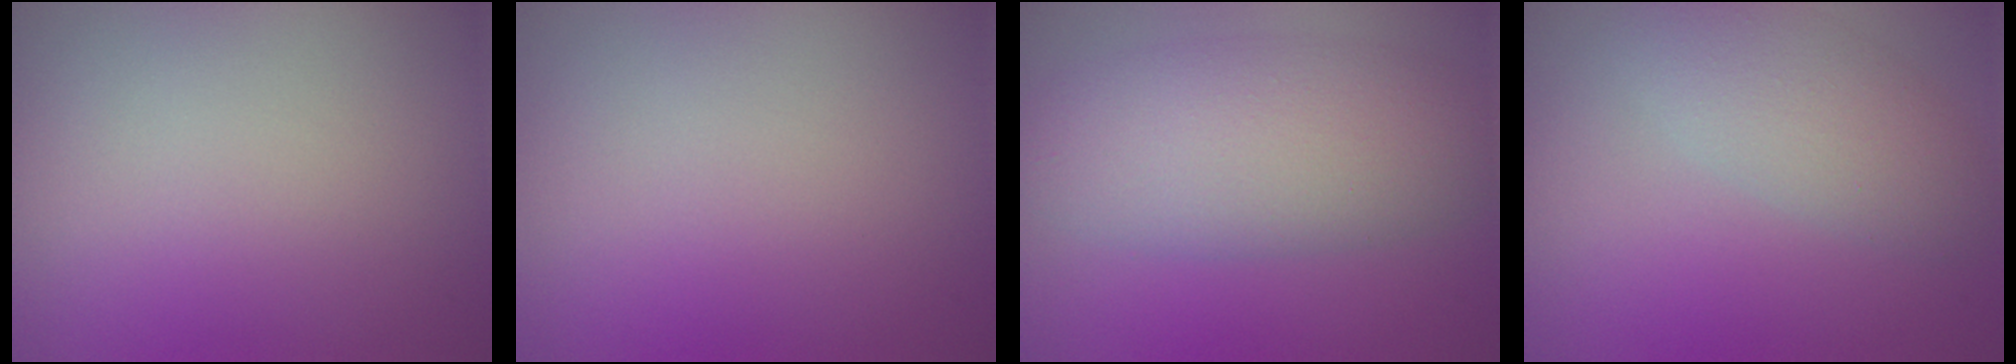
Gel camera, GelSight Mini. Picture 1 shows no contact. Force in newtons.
{"total": 0.0}
{"total": 7.3, "press": 7.3, "slide": 0.2}
{"total": 4.0, "press": 4.0, "slide": 0.2}